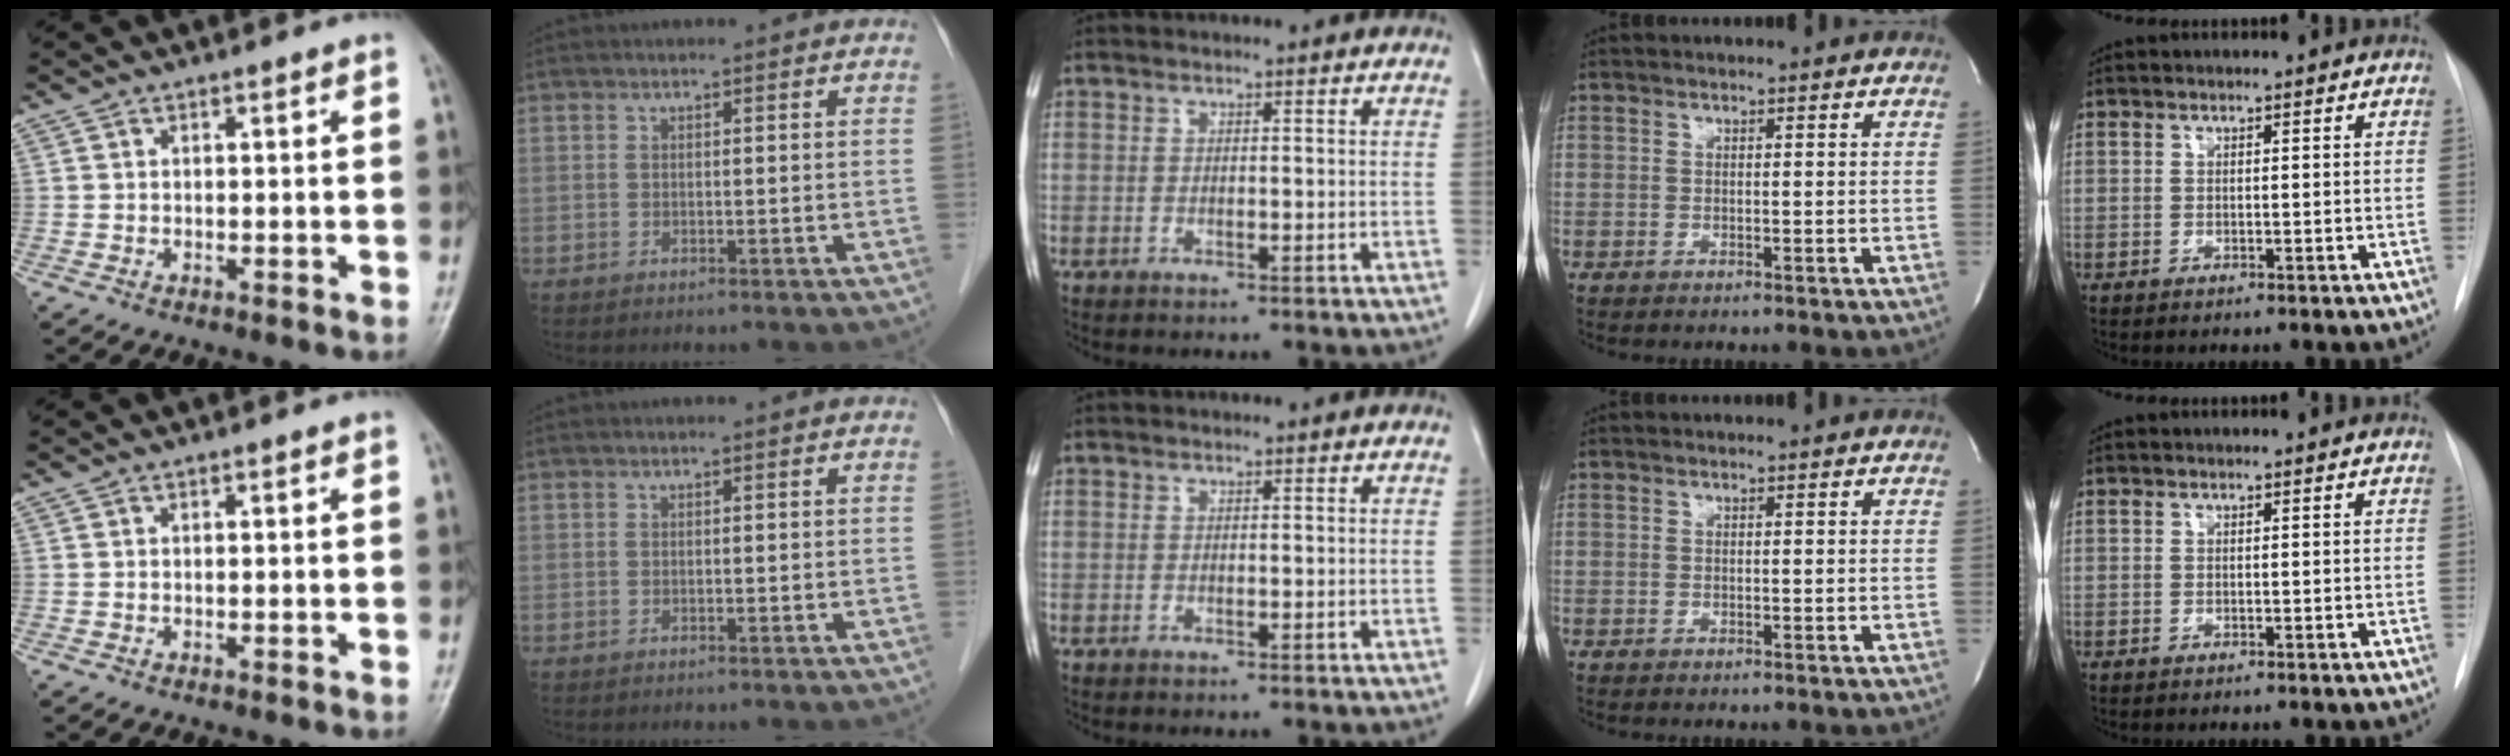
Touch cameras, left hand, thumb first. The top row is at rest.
{}